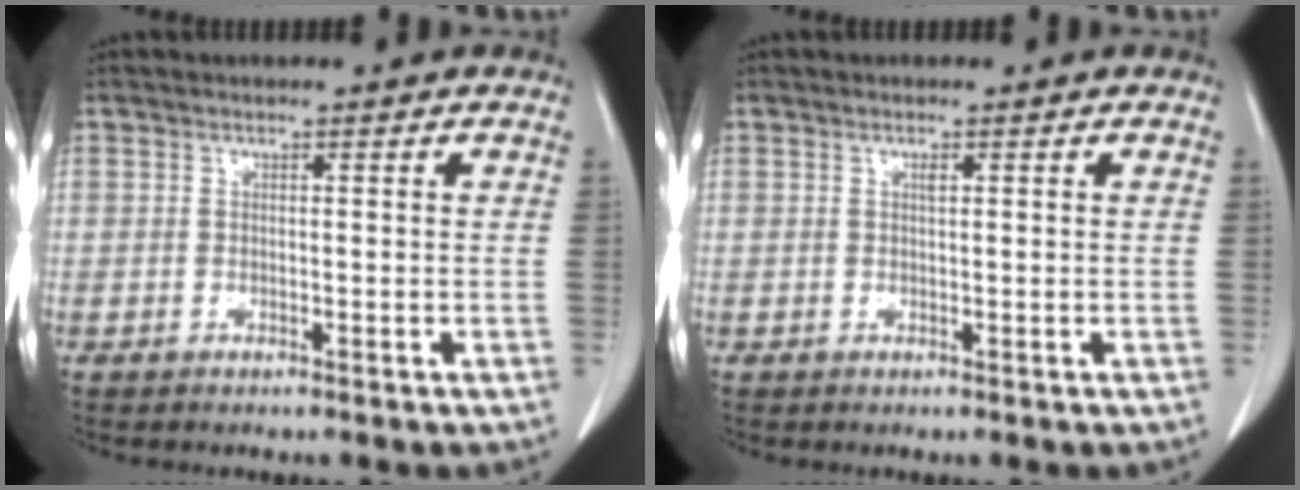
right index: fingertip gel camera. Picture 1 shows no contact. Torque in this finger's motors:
{"motor_torque": [0.05, 0.00, 0.00, 0.01]}